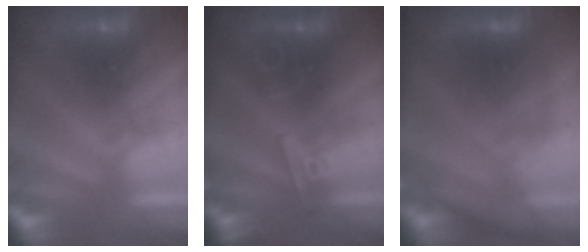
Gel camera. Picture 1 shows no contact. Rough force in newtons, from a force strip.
{"total": 2.5}
{"total": 2.7}